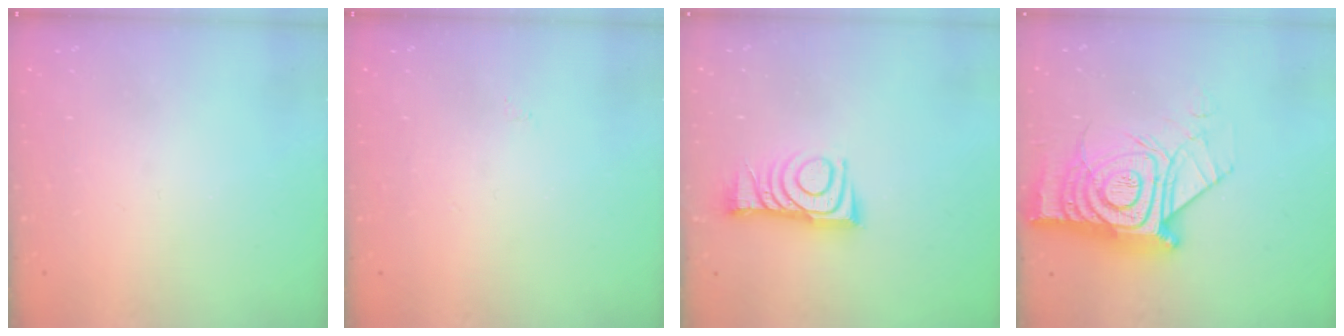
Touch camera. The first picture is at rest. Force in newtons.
{"total": 3.4, "press": 3.3, "slide": 0.5}
{"total": 9.9, "press": 9.9, "slide": 0.8}
{"total": 22.0, "press": 21.9, "slide": 1.7}